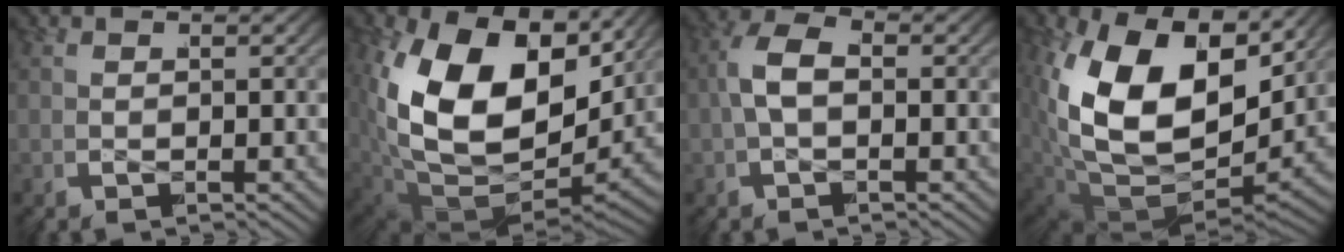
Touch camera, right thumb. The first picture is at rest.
{"total": 15.6, "force": [1.4, 9.7, 12.1], "torque": [-0.258, -0.049, 0.046]}
{"total": 4.3, "force": [0.0, 2.8, 3.3], "torque": [-0.068, -0.001, -0.006]}
{"total": 14.0, "force": [1.3, 8.4, 11.2], "torque": [-0.245, -0.046, 0.046]}